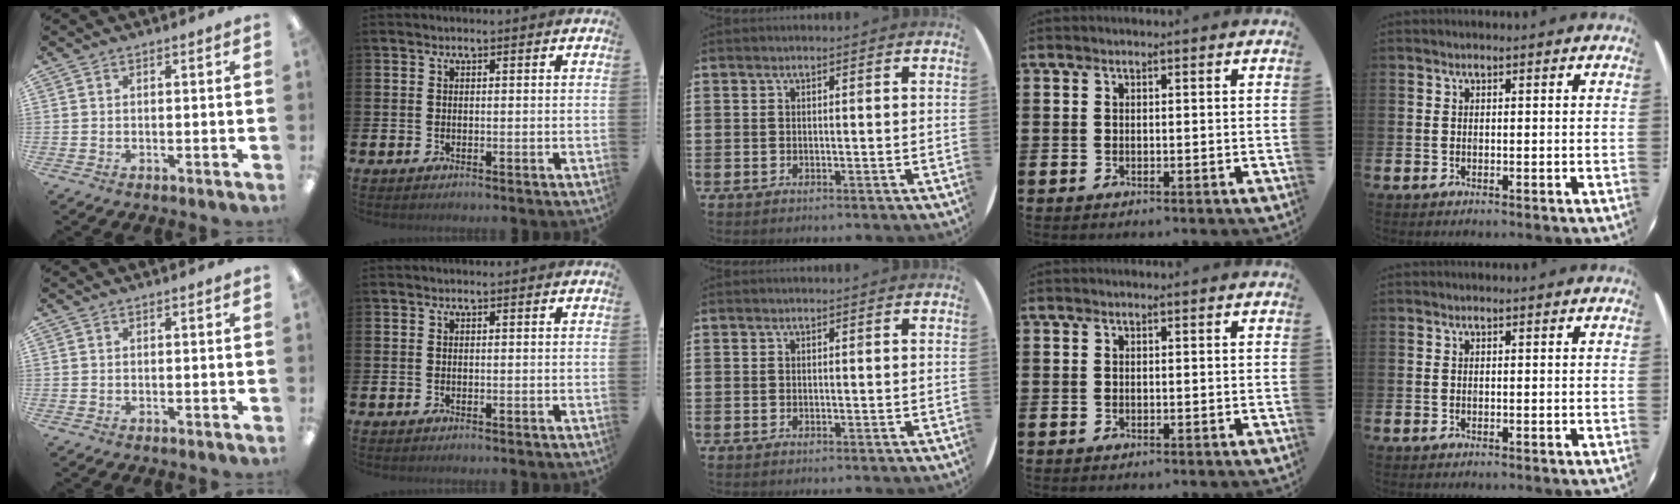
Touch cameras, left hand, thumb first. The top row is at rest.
{}